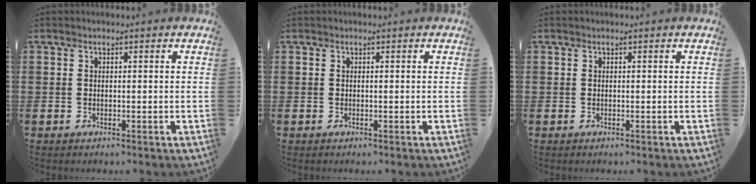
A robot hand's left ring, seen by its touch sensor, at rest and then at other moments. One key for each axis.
{"total": 0.0}
{"total": 0.0}